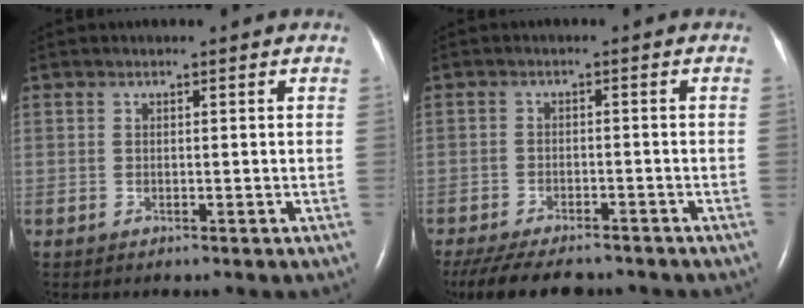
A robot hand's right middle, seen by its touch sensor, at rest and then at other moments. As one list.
[{"total": 13.1, "force": [-11.0, 4.1, 5.8], "torque": [-0.128, -0.016, -0.154]}]